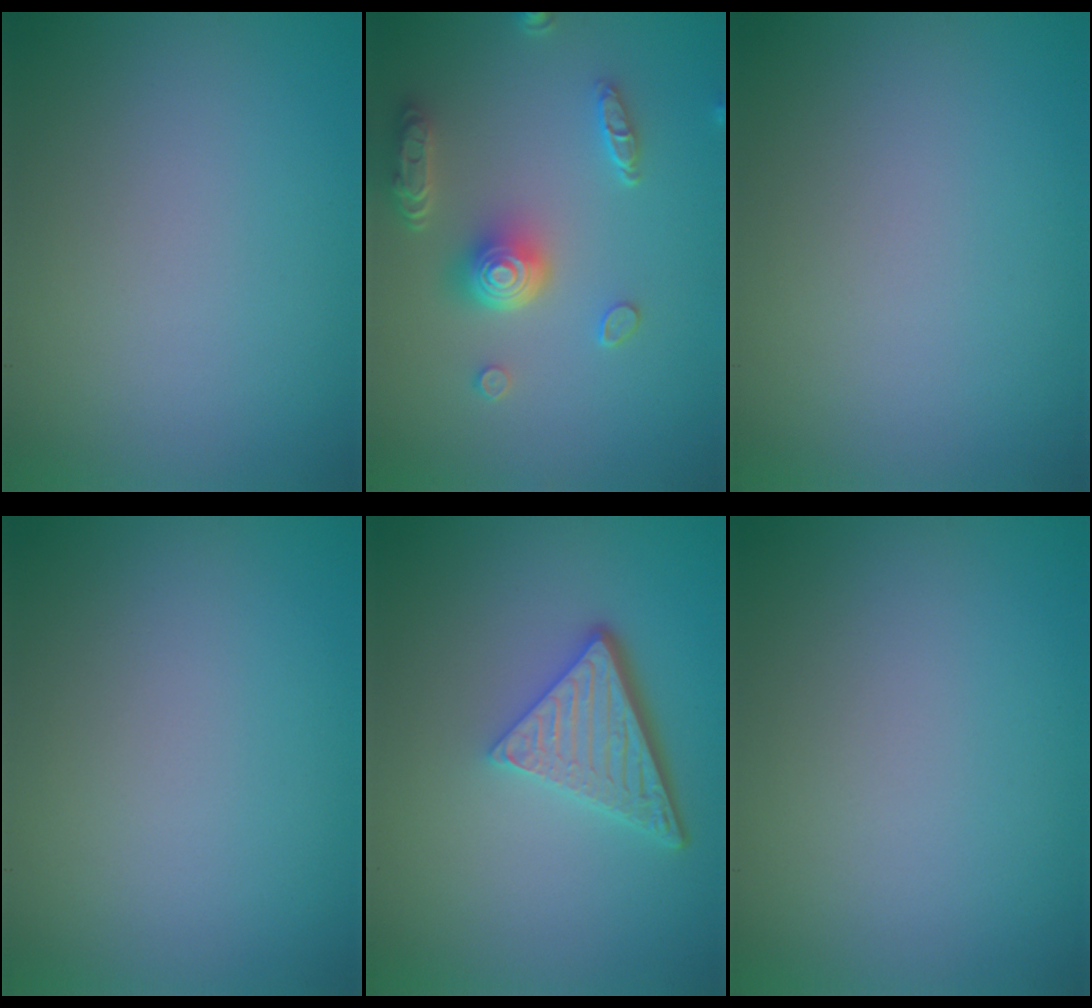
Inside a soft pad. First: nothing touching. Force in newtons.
{"total": 5.2, "press": 4.0, "slide": 3.3}
{"total": 0.0}
{"total": 0.0}
{"total": 4.7, "press": 3.5, "slide": 3.2}
{"total": 0.0}